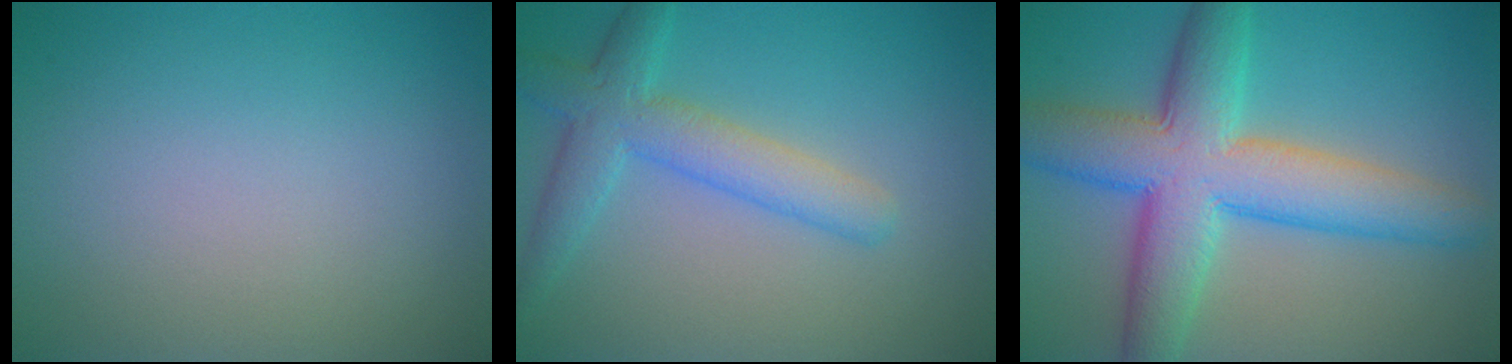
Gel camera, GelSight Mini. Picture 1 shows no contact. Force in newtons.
{"total": 4.5, "press": 4.5, "slide": 0.3}
{"total": 9.6, "press": 9.6, "slide": 0.1}